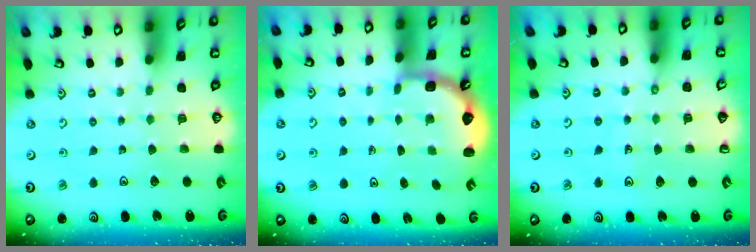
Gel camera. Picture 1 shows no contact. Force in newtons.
{"total": 2.3, "press": 1.8, "slide": 1.3}
{"total": 4.2, "press": 4.0, "slide": 1.5}